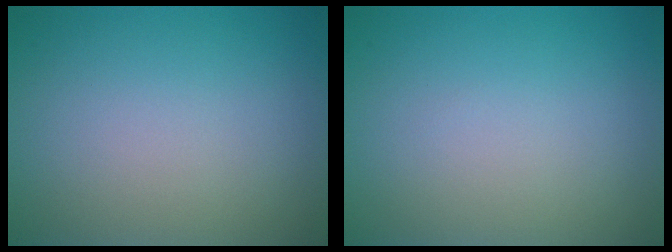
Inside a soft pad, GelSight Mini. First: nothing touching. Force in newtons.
{"total": 0.0}